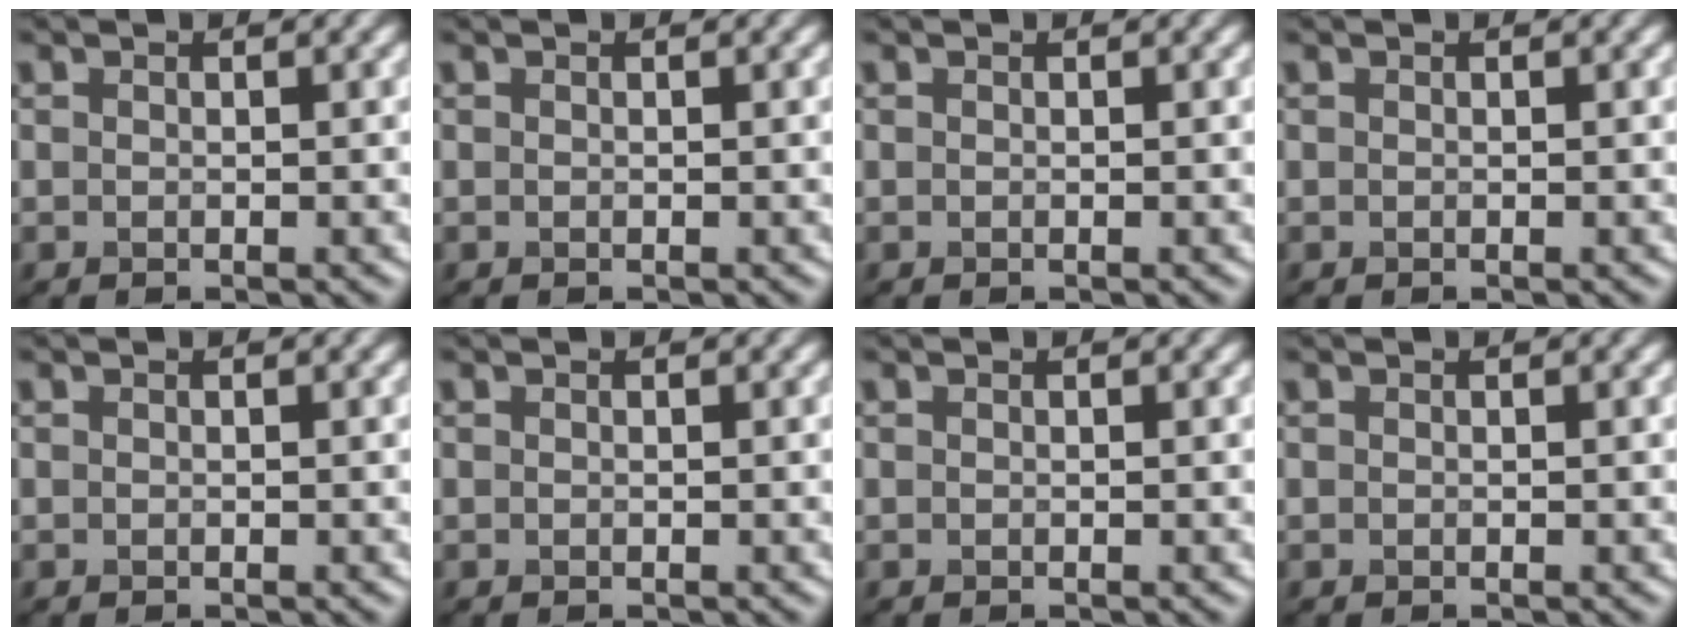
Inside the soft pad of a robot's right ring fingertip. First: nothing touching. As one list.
[{"total": 0.0}, {"total": 0.0}, {"total": 0.0}, {"total": 0.0}, {"total": 0.0}, {"total": 0.0}, {"total": 0.0}]